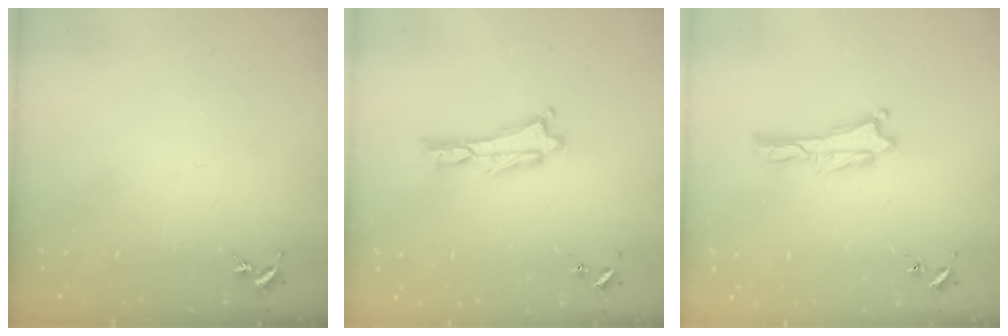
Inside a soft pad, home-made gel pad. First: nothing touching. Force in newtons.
{"total": 0.0}
{"total": 0.0}